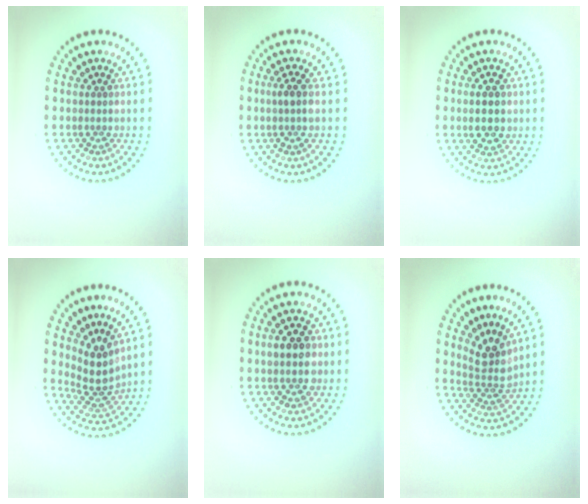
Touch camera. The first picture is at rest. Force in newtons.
{"total": 1.8, "press": 1.6, "slide": 1.0}
{"total": 2.6, "press": 2.6, "slide": 0.0}
{"total": 3.6, "press": 2.7, "slide": 2.5}
{"total": 3.7, "press": 3.7, "slide": 0.3}
{"total": 3.3, "press": 2.3, "slide": 2.4}